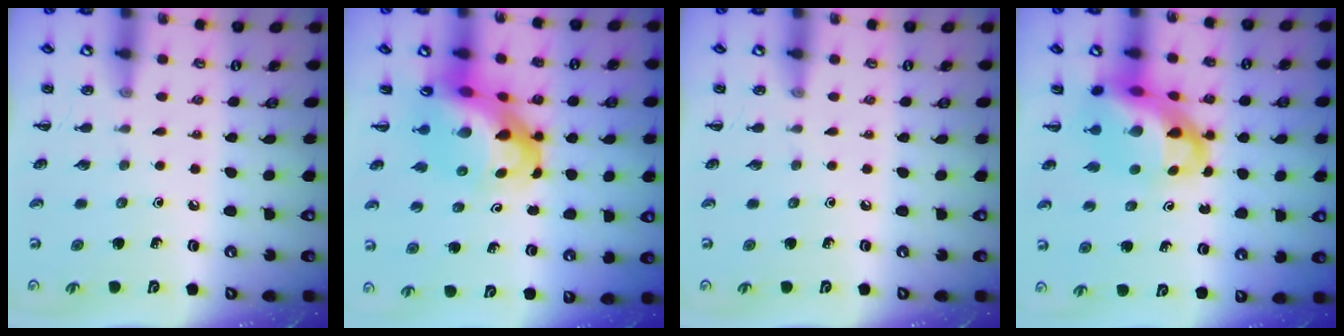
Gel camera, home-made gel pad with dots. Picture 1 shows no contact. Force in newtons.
{"total": 8.9, "press": 8.5, "slide": 2.8}
{"total": 0.0}
{"total": 10.3, "press": 9.9, "slide": 2.8}